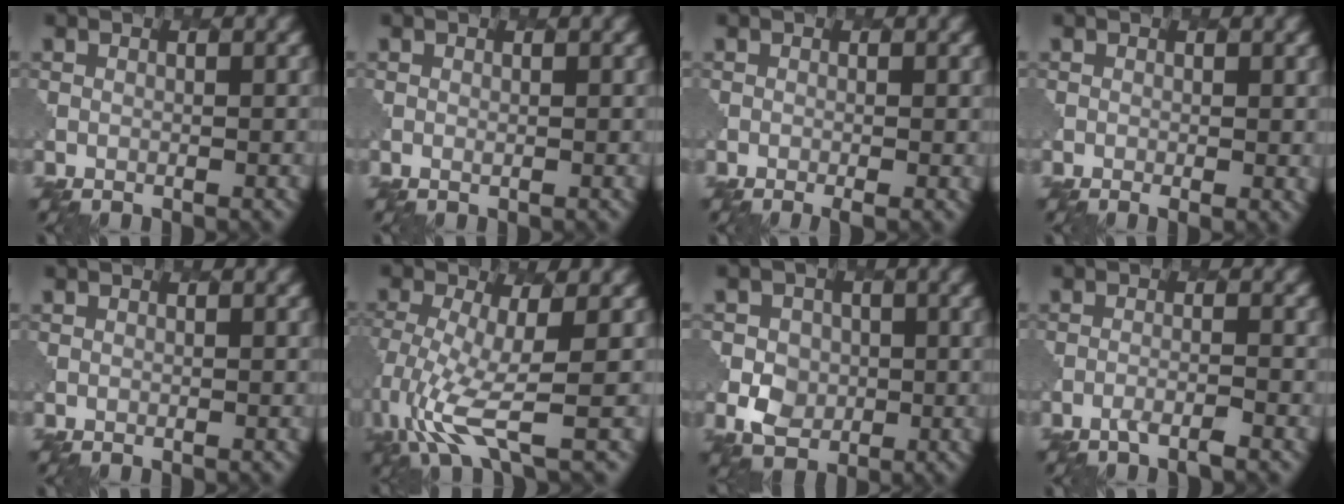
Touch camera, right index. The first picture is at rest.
{"total": 0.0}
{"total": 1.5, "force": [-0.4, 0.5, 1.3], "torque": [-0.017, -0.003, -0.005]}
{"total": 1.5, "force": [0.0, 0.5, 1.4], "torque": [-0.021, -0.007, 0.004]}
{"total": 0.0}
{"total": 6.5, "force": [-2.2, 1.9, 5.8], "torque": [-0.145, -0.018, -0.043]}
{"total": 3.4, "force": [-0.5, 3.0, 1.4], "torque": [-0.026, -0.005, -0.008]}
{"total": 1.6, "force": [-1.3, 0.2, 1.0], "torque": [-0.013, 0.002, -0.032]}